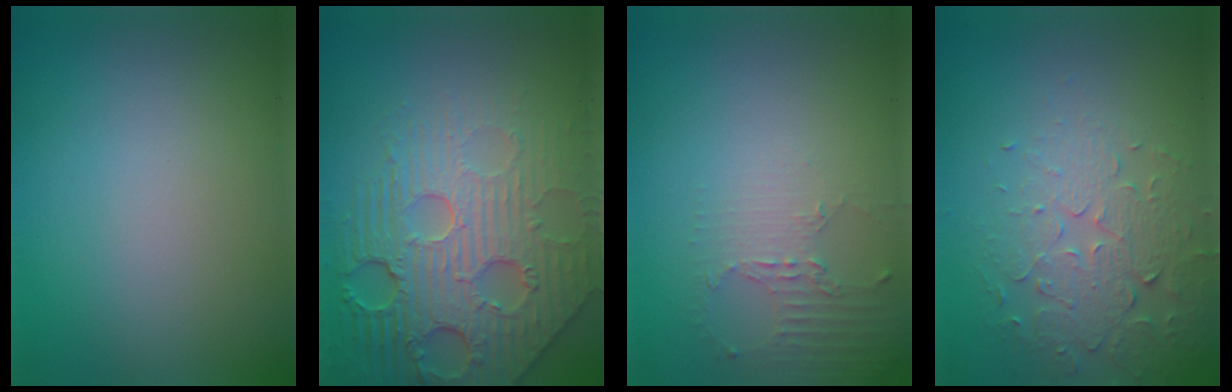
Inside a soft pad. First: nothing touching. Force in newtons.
{"total": 8.0, "press": 6.1, "slide": 5.2}
{"total": 2.2, "press": 1.6, "slide": 1.5}
{"total": 4.0, "press": 3.5, "slide": 1.8}